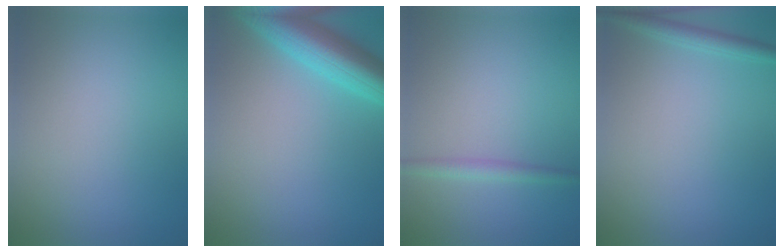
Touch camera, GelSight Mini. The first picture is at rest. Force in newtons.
{"total": 6.7, "press": 6.7, "slide": 0.3}
{"total": 1.7, "press": 1.7, "slide": 0.1}
{"total": 1.8, "press": 1.8, "slide": 0.1}